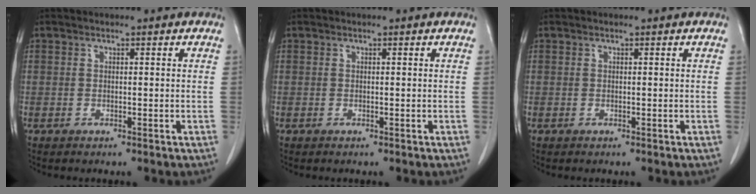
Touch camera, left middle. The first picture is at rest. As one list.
[{"total": 0.0}, {"total": 0.0}]